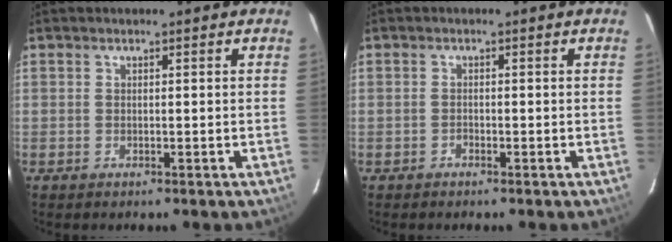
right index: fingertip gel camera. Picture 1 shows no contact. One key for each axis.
{"total": 0.6, "fx": -0.5, "fy": 0.3, "fz": 0.0, "tx": -0.002, "ty": 0.003, "tz": -0.008}